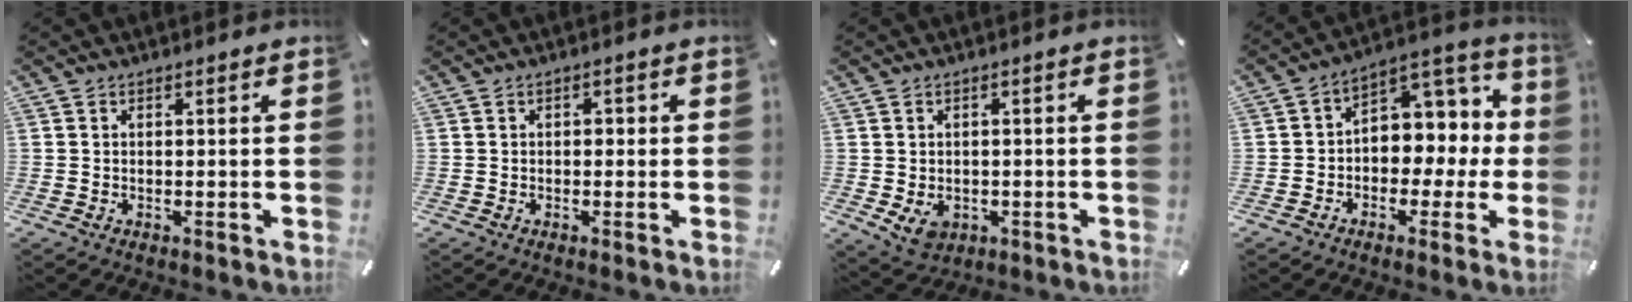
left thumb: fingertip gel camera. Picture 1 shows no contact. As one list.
[{"total": 1.0, "force": [-0.3, 0.9, 0.5], "torque": [-0.010, 0.006, -0.008]}, {"total": 4.8, "force": [-1.2, 3.8, 2.6], "torque": [-0.053, -0.002, -0.023]}, {"total": 8.2, "force": [0.3, 7.3, 3.7], "torque": [-0.046, -0.011, 0.008]}]